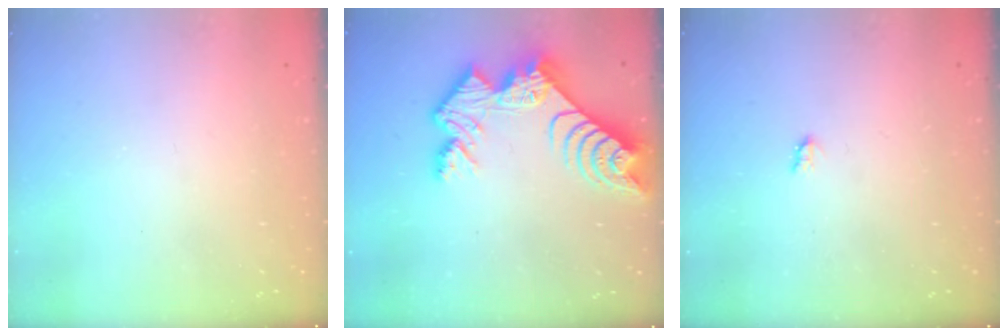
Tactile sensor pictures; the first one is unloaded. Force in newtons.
{"total": 12.9, "press": 12.9, "slide": 1.0}
{"total": 1.7, "press": 1.6, "slide": 0.3}